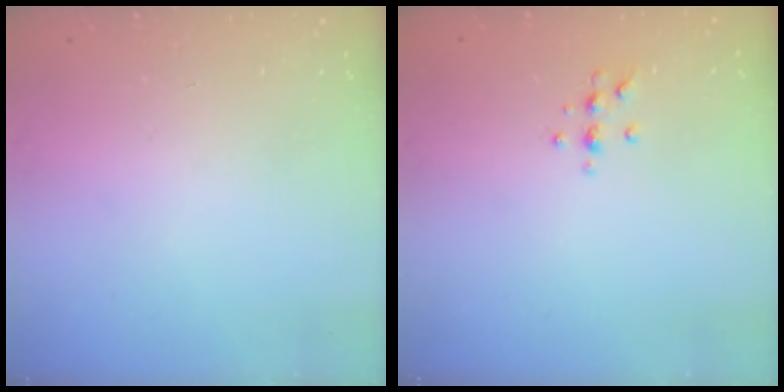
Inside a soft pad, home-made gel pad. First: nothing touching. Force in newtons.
{"total": 5.7, "press": 5.5, "slide": 1.6}